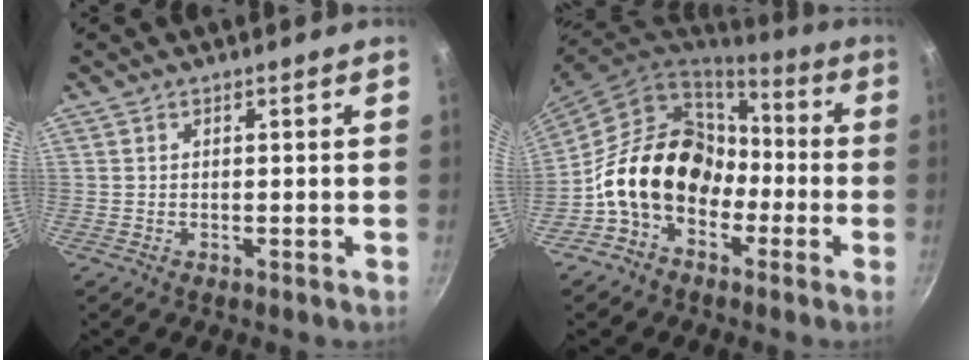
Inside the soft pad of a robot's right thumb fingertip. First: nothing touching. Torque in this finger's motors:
{"motor_torque": [1.84, 3.17, 1.32, -1.45, 0.14]}